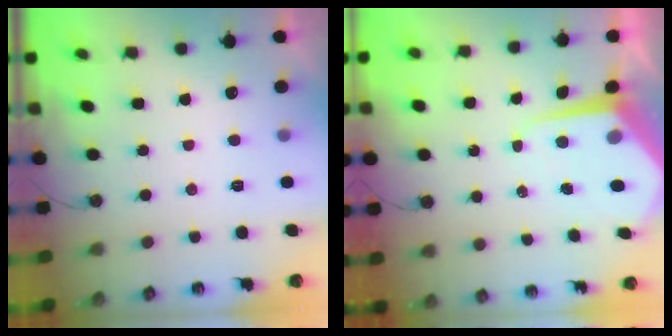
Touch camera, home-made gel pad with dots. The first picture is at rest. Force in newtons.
{"total": 7.6, "press": 7.6, "slide": 0.6}